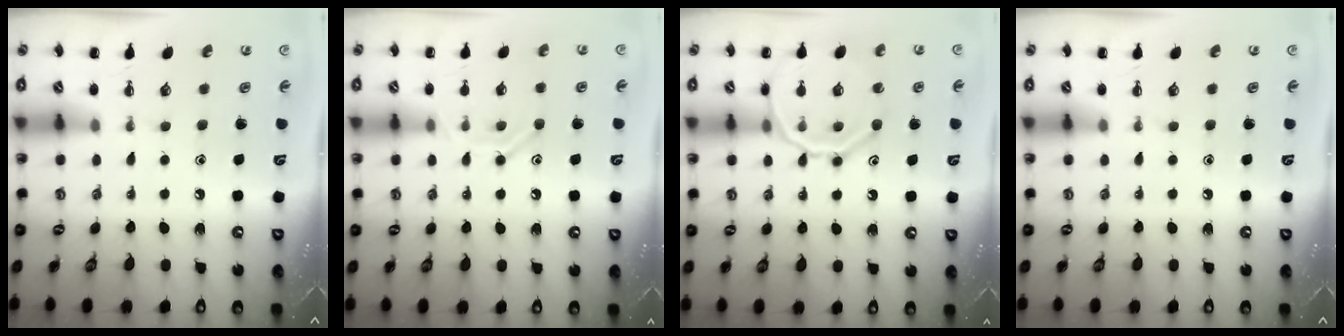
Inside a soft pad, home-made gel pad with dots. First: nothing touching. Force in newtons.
{"total": 9.3, "press": 9.3, "slide": 1.2}
{"total": 14.7, "press": 14.7, "slide": 1.1}
{"total": 0.0}